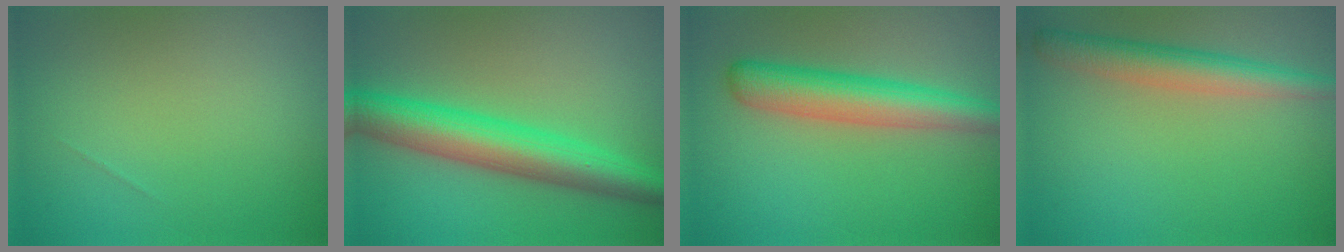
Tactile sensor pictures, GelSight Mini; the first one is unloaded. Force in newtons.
{"total": 7.0, "press": 6.9, "slide": 0.1}
{"total": 5.3, "press": 5.3, "slide": 0.2}
{"total": 3.8, "press": 3.8, "slide": 0.3}